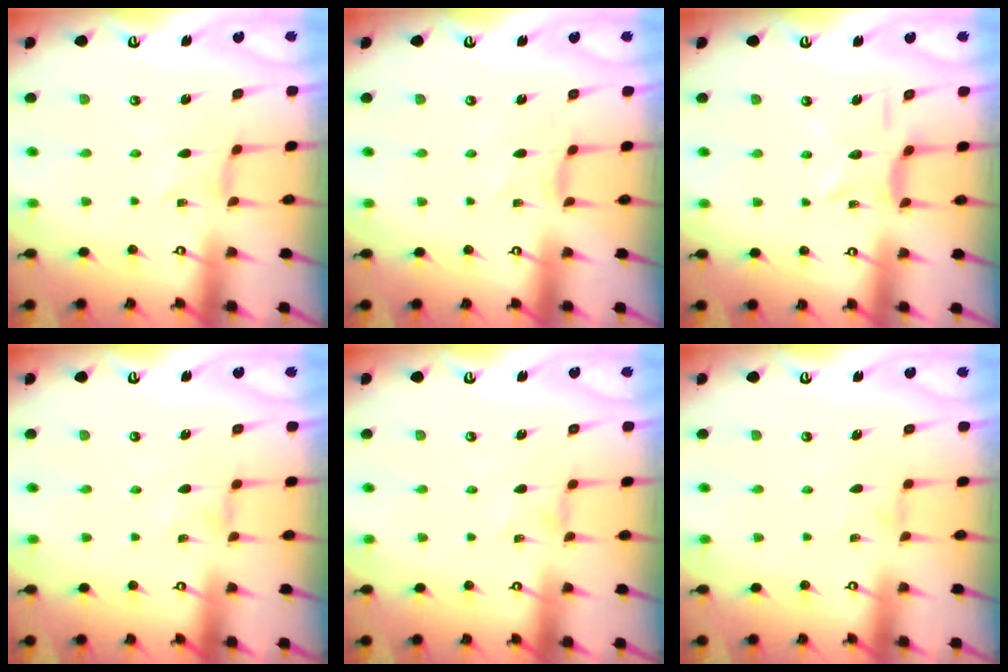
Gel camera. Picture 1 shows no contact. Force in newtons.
{"total": 0.0}
{"total": 6.3, "press": 6.3, "slide": 0.6}
{"total": 0.0}
{"total": 0.5, "press": 0.5, "slide": 0.2}
{"total": 0.0}